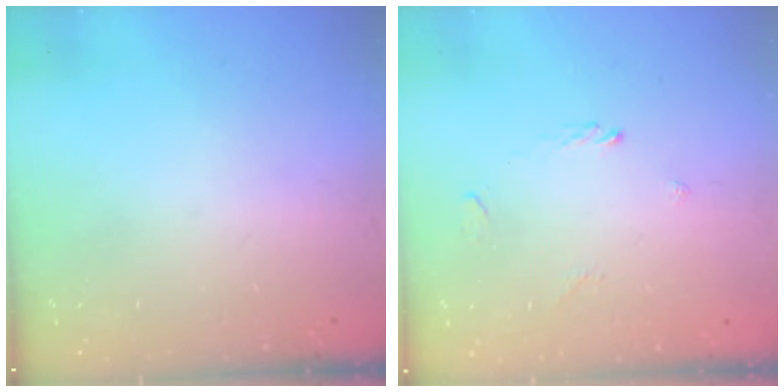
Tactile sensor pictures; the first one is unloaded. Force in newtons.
{"total": 1.6, "press": 1.5, "slide": 0.5}